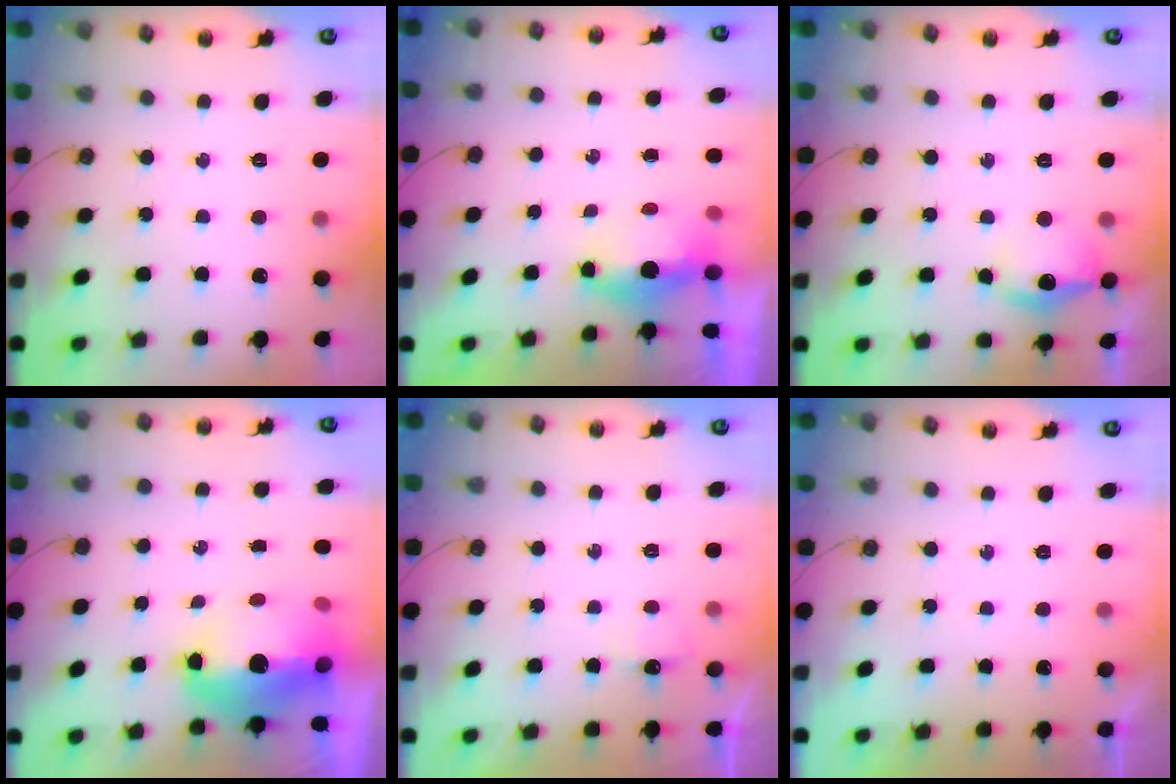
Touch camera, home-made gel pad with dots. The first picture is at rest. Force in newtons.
{"total": 7.1, "press": 5.6, "slide": 4.5}
{"total": 12.8, "press": 12.8, "slide": 1.1}
{"total": 13.7, "press": 13.6, "slide": 1.5}
{"total": 3.6, "press": 3.4, "slide": 1.2}
{"total": 0.0}